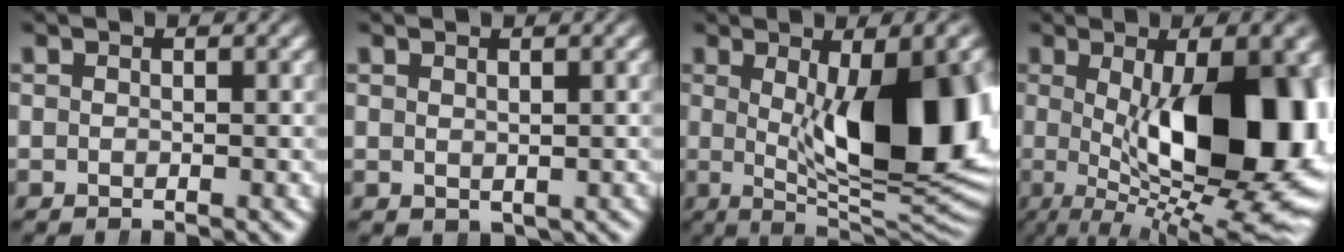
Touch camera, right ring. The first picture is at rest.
{"total": 0.6, "force": [0.2, 0.5, 0.3], "torque": [0.006, -0.007, 0.015]}
{"total": 16.5, "force": [0.3, 6.0, 15.4], "torque": [-0.205, -0.013, 0.022]}
{"total": 17.3, "force": [-0.9, 7.2, 15.7], "torque": [-0.225, -0.019, 0.008]}